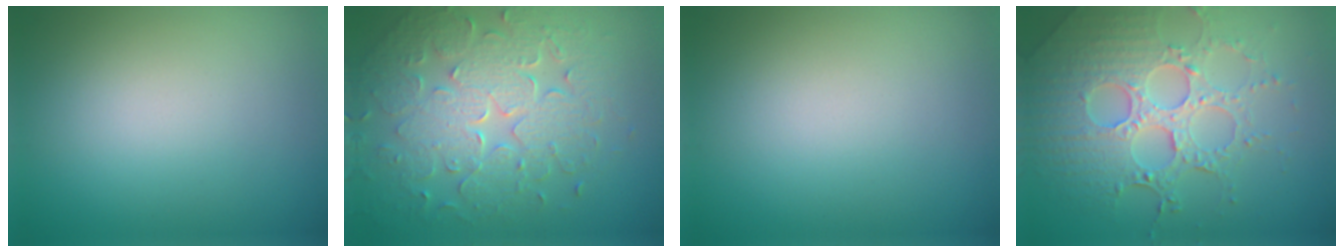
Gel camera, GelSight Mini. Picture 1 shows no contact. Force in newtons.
{"total": 8.0, "press": 5.8, "slide": 5.5}
{"total": 0.0}
{"total": 7.1, "press": 5.5, "slide": 4.6}